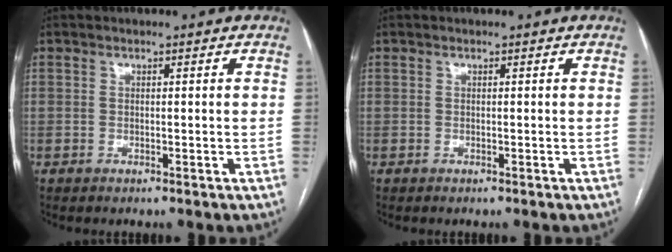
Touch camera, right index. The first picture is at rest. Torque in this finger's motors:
{"motor_torque": [0.00, 0.00, 0.00, 0.00]}